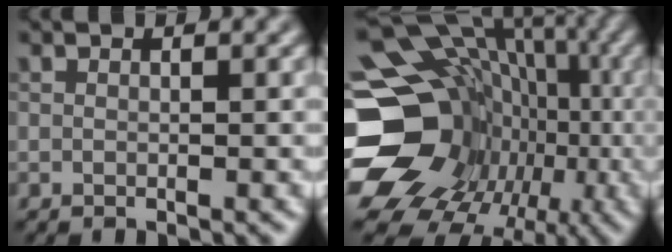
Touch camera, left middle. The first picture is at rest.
{"total": 21.7, "force": [-3.7, 18.6, 10.4], "torque": [-0.155, -0.003, -0.077]}